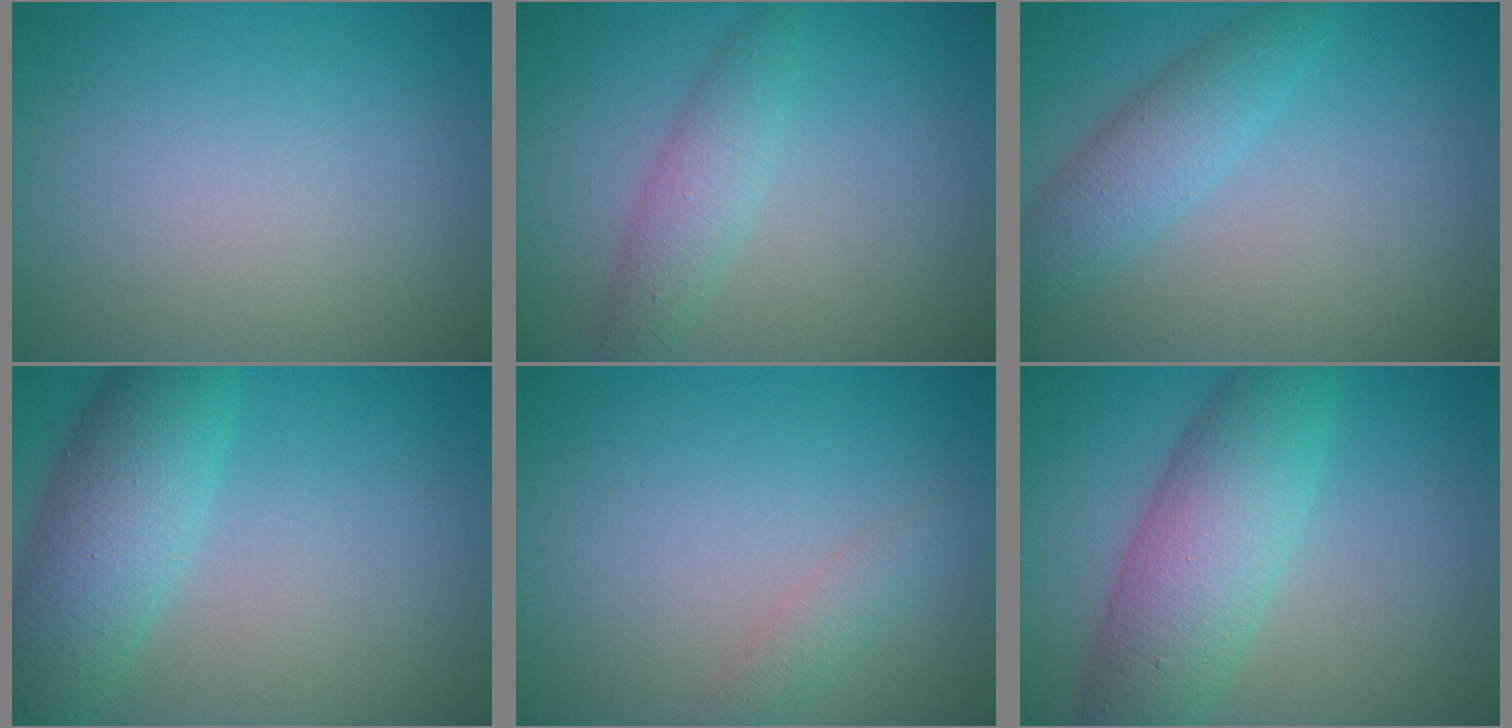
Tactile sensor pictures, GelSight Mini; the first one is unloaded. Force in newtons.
{"total": 2.8, "press": 2.8, "slide": 0.1}
{"total": 3.3, "press": 3.3, "slide": 0.1}
{"total": 6.9, "press": 6.9, "slide": 0.3}
{"total": 1.5, "press": 1.5, "slide": 0.0}
{"total": 7.4, "press": 7.4, "slide": 0.2}